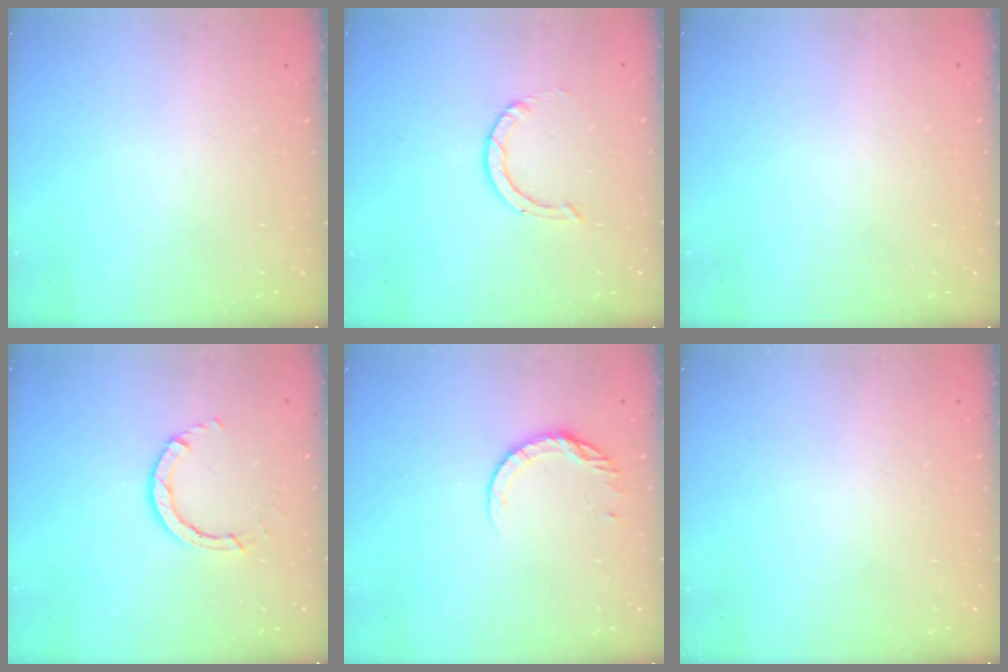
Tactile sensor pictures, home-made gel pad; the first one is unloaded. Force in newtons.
{"total": 0.8, "press": 0.8, "slide": 0.1}
{"total": 2.4, "press": 2.4, "slide": 0.2}
{"total": 3.7, "press": 3.7, "slide": 0.4}
{"total": 7.9, "press": 7.8, "slide": 0.9}
{"total": 2.6, "press": 2.6, "slide": 0.2}